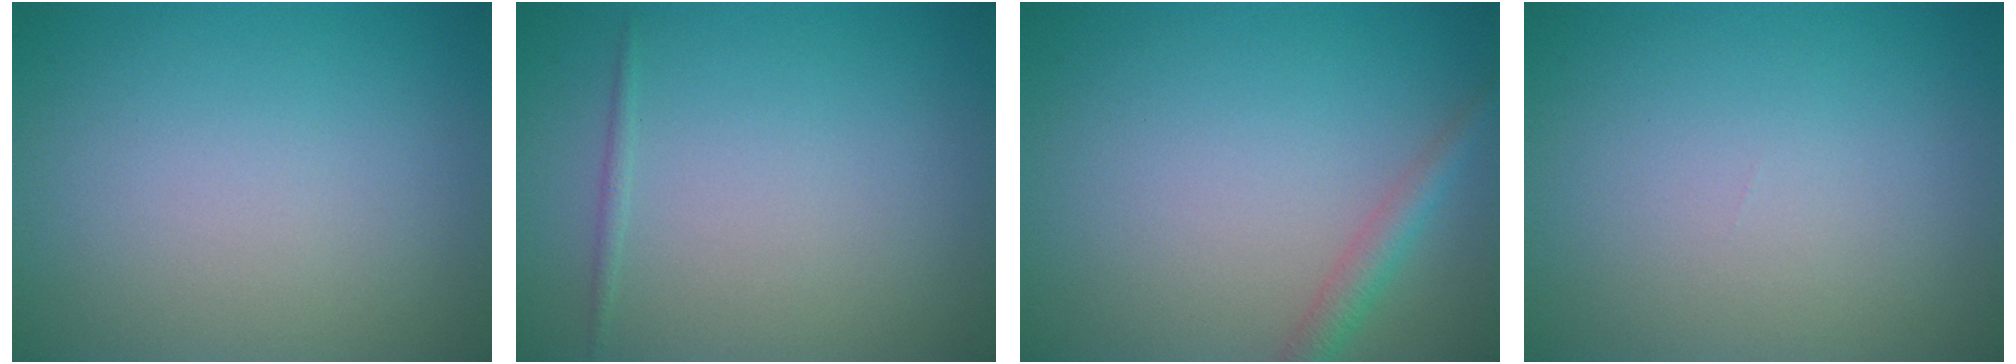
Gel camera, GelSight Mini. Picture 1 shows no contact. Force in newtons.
{"total": 0.6, "press": 0.6, "slide": 0.0}
{"total": 2.0, "press": 2.0, "slide": 0.0}
{"total": 0.0}